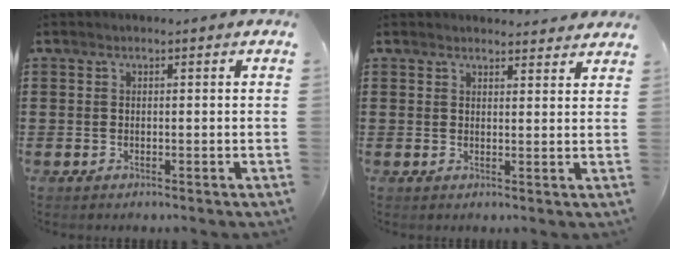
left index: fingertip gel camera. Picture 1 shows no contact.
{"total": 2.1, "force": [2.1, 0.3, 0.1], "torque": [0.001, -0.005, 0.038]}